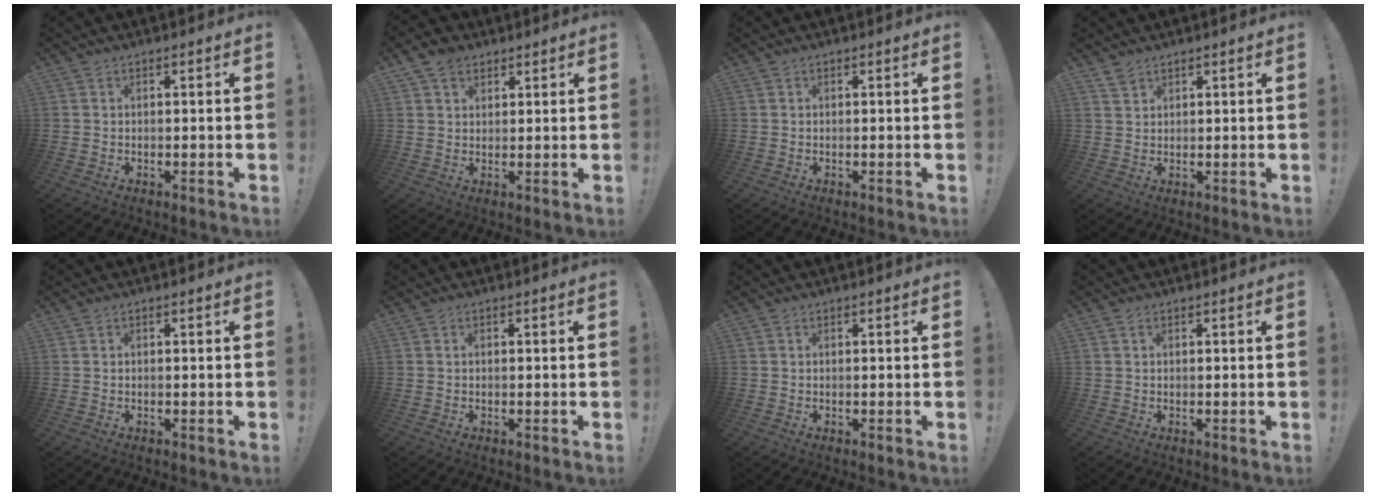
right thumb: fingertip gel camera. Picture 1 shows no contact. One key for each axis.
{"total": 5.4, "fx": 3.2, "fy": 3.8, "fz": 2.1, "tx": -0.033, "ty": -0.008, "tz": 0.062}
{"total": 0.0}
{"total": 2.5, "fx": 2.1, "fy": 1.2, "fz": 0.7, "tx": -0.004, "ty": -0.014, "tz": 0.038}
{"total": 0.0}
{"total": 0.0}
{"total": 0.0}
{"total": 0.5, "fx": 0.2, "fy": 0.3, "fz": 0.4, "tx": -0.009, "ty": 0.002, "tz": 0.004}